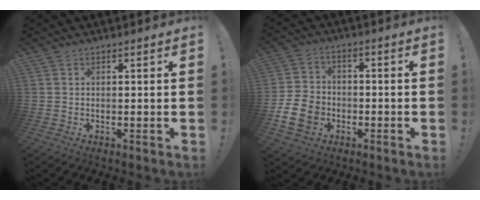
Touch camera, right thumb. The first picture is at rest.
{"total": 12.2, "force": [-4.3, 9.5, 6.4], "torque": [-0.122, 0.033, -0.075]}